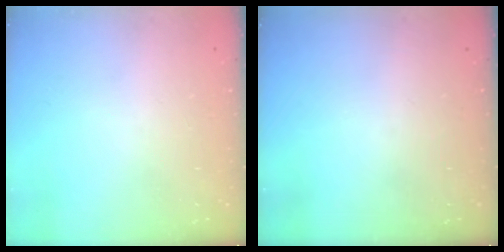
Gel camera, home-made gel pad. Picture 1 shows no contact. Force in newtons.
{"total": 0.0}